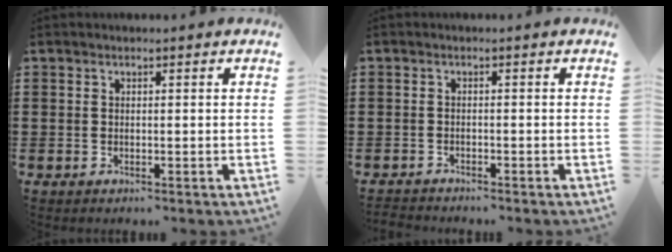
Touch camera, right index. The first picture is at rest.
{"total": 1.3, "force": [-1.2, 0.0, -0.2], "torque": [0.000, 0.003, -0.028]}